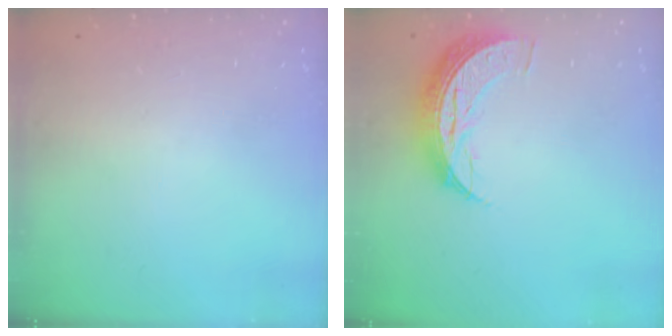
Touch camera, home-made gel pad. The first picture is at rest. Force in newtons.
{"total": 8.7, "press": 8.7, "slide": 0.7}